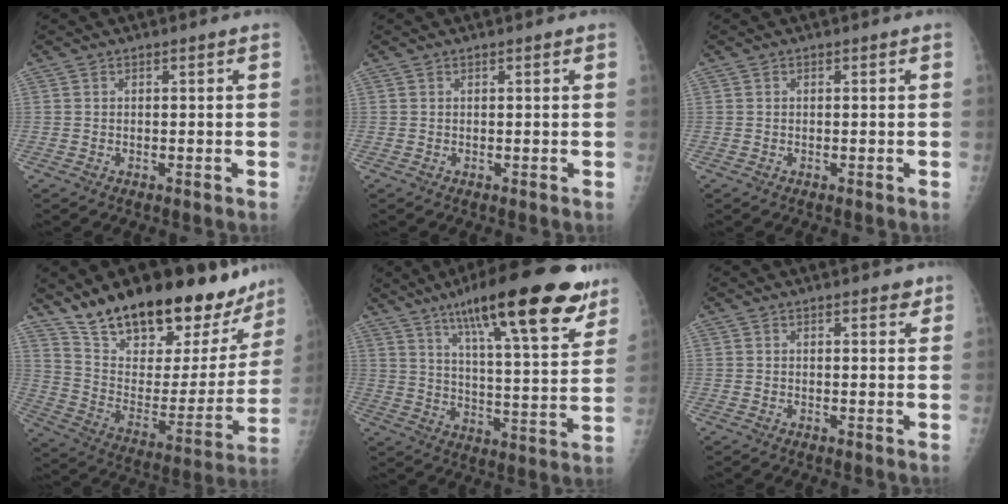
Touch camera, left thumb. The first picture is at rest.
{"total": 0.5, "force": [0.4, 0.1, 0.4], "torque": [-0.007, 0.000, 0.003]}
{"total": 0.0}
{"total": 29.0, "force": [22.3, 10.9, 15.1], "torque": [-0.197, -0.094, 0.340]}
{"total": 24.7, "force": [15.6, 5.5, 18.4], "torque": [-0.252, -0.048, 0.239]}
{"total": 2.7, "force": [2.0, 1.0, 1.5], "torque": [-0.006, -0.007, 0.021]}